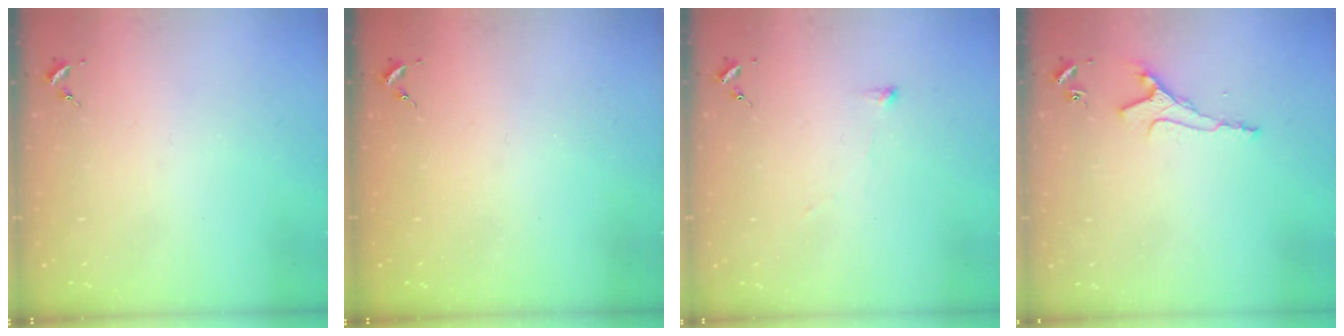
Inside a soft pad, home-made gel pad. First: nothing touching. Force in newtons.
{"total": 0.8, "press": 0.8, "slide": 0.0}
{"total": 2.8, "press": 2.7, "slide": 0.5}
{"total": 6.0, "press": 6.0, "slide": 0.9}